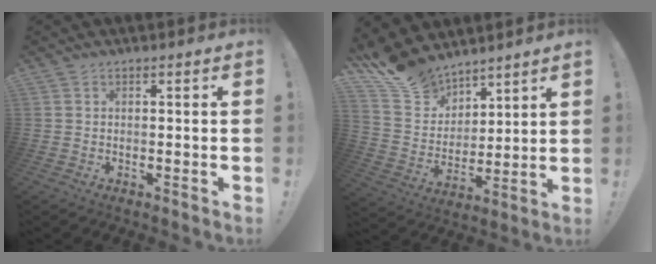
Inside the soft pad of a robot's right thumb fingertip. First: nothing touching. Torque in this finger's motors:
{"motor_torque": [-1.09, 1.28, 0.09, 1.37, 0.02]}